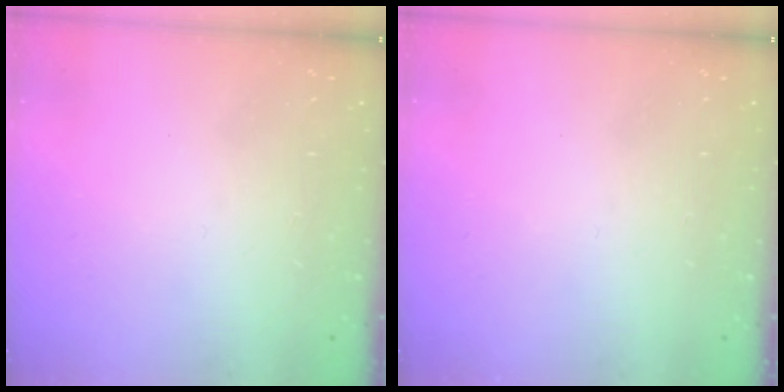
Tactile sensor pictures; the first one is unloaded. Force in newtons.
{"total": 0.0}